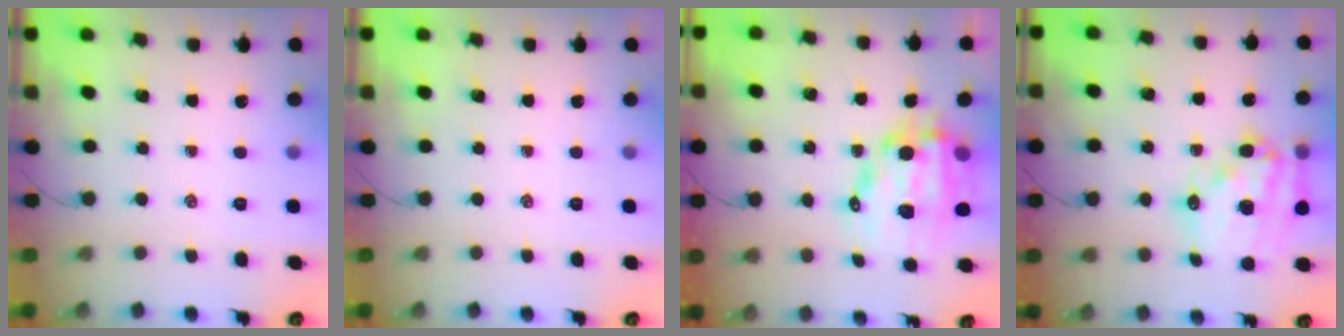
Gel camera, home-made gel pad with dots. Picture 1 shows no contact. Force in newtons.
{"total": 0.0}
{"total": 14.1, "press": 13.7, "slide": 3.3}
{"total": 18.3, "press": 17.9, "slide": 4.0}